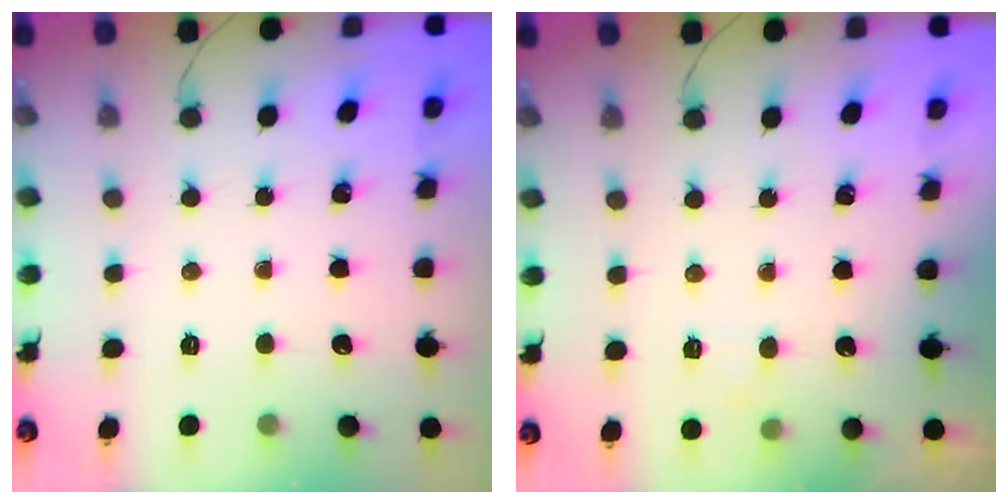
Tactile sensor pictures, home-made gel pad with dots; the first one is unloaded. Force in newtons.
{"total": 3.1, "press": 2.9, "slide": 1.0}